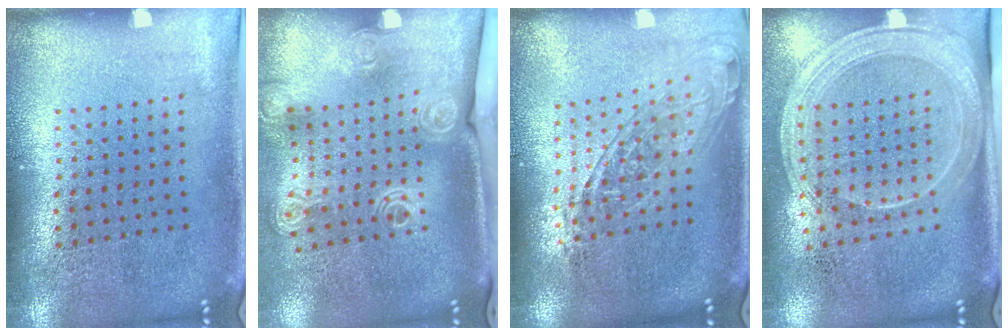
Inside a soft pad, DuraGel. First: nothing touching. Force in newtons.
{"total": 2.0, "press": 1.6, "slide": 1.3}
{"total": 1.6, "press": 1.2, "slide": 1.0}
{"total": 2.1, "press": 1.8, "slide": 1.1}